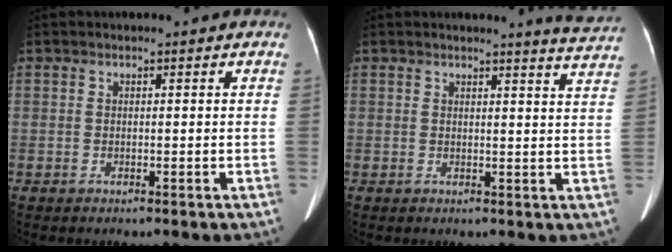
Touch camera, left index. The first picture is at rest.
{"total": 5.4, "force": [5.2, -1.1, 0.8], "torque": [-0.016, -0.040, 0.041]}